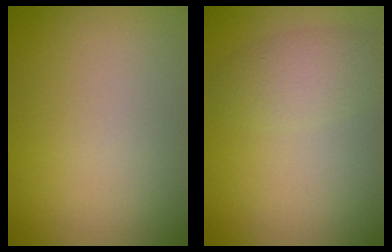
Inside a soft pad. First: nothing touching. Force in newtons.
{"total": 2.7, "press": 2.7, "slide": 0.1}